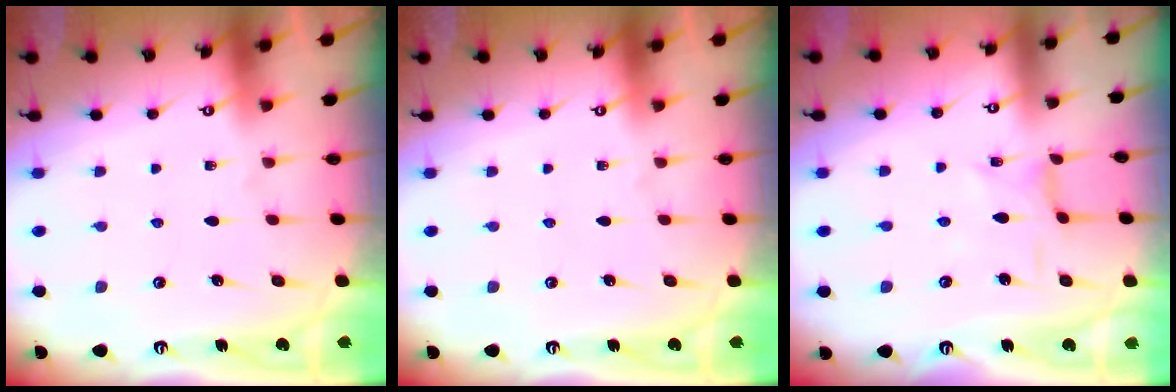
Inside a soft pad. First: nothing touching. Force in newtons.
{"total": 0.0}
{"total": 0.7, "press": 0.7, "slide": 0.1}